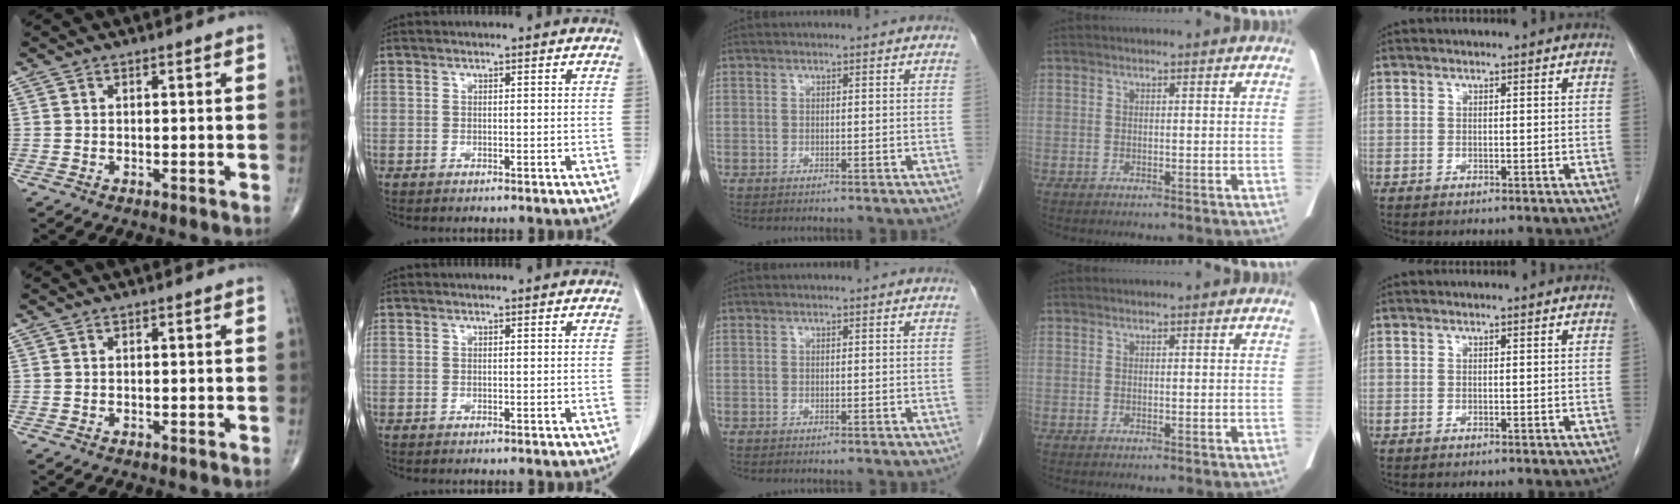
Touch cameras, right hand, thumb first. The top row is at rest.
{}